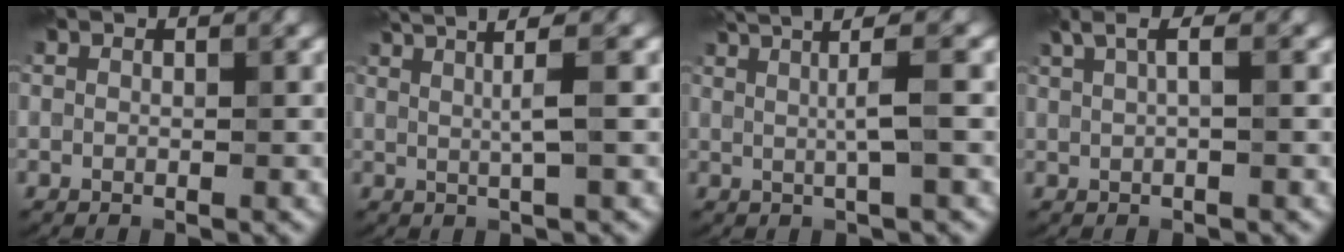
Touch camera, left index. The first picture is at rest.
{"total": 4.4, "force": [2.0, 0.8, 3.8], "torque": [-0.052, 0.010, 0.028]}
{"total": 4.5, "force": [1.4, 0.8, 4.2], "torque": [-0.063, 0.009, 0.022]}
{"total": 2.8, "force": [1.2, 1.0, 2.4], "torque": [-0.029, 0.003, 0.013]}